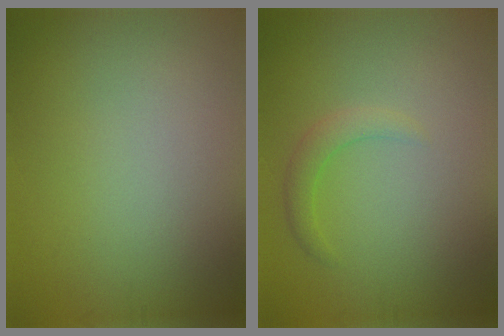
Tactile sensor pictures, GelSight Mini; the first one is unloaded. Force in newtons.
{"total": 1.7, "press": 1.7, "slide": 0.1}